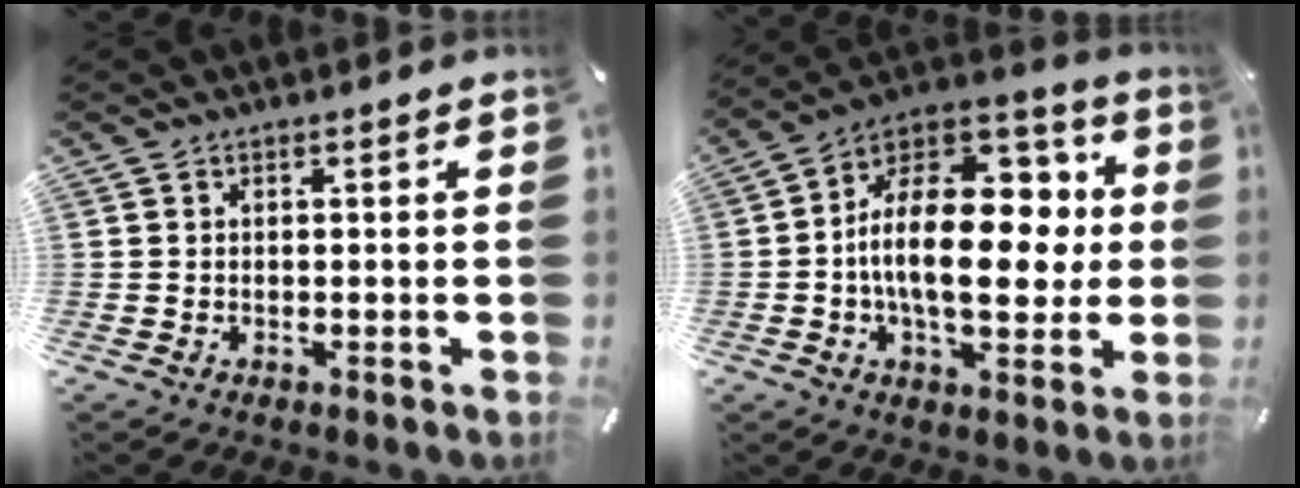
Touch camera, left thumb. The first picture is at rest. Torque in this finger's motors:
{"motor_torque": [1.63, 2.75, 2.58, -0.19, 0.31]}